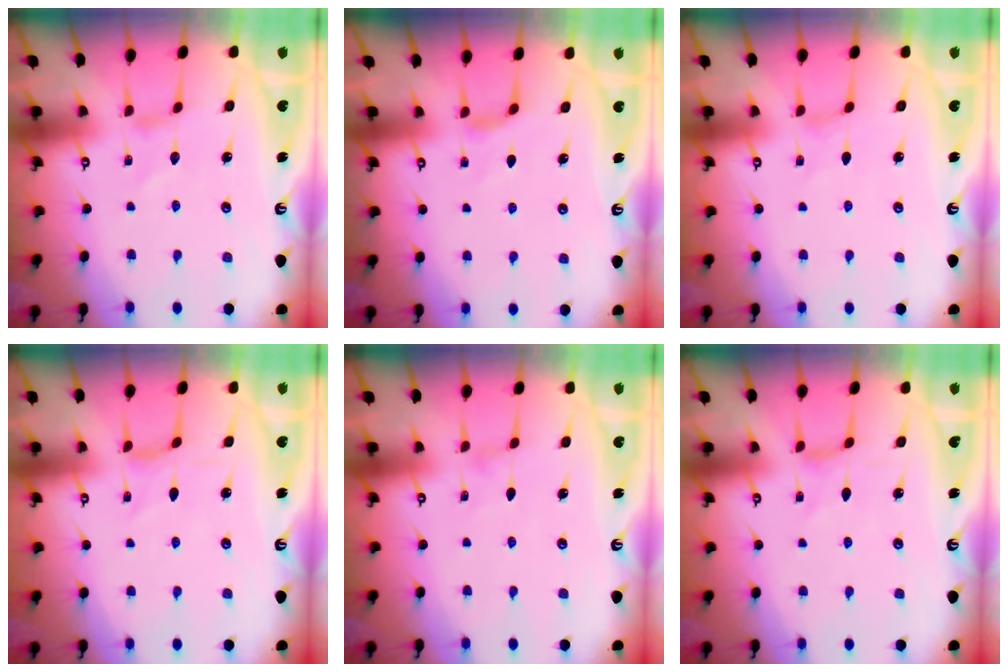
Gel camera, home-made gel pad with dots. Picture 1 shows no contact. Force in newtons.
{"total": 2.7, "press": 2.6, "slide": 0.6}
{"total": 0.0}
{"total": 0.6, "press": 0.6, "slide": 0.2}
{"total": 0.0}
{"total": 0.0}